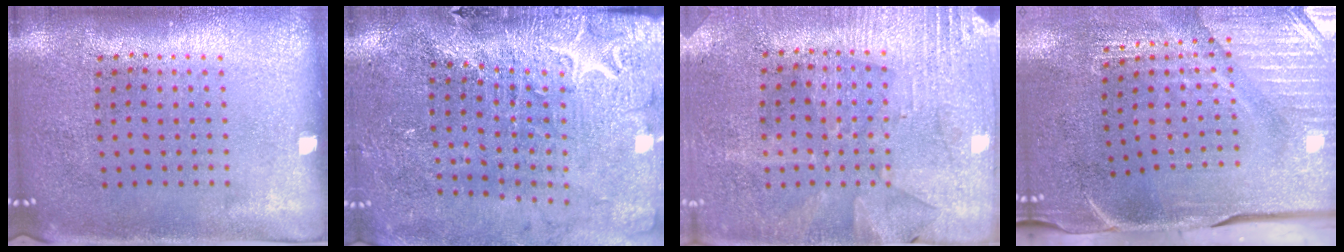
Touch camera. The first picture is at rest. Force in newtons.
{"total": 3.4, "press": 3.3, "slide": 0.6}
{"total": 2.9, "press": 2.8, "slide": 0.8}
{"total": 4.6, "press": 3.9, "slide": 2.5}